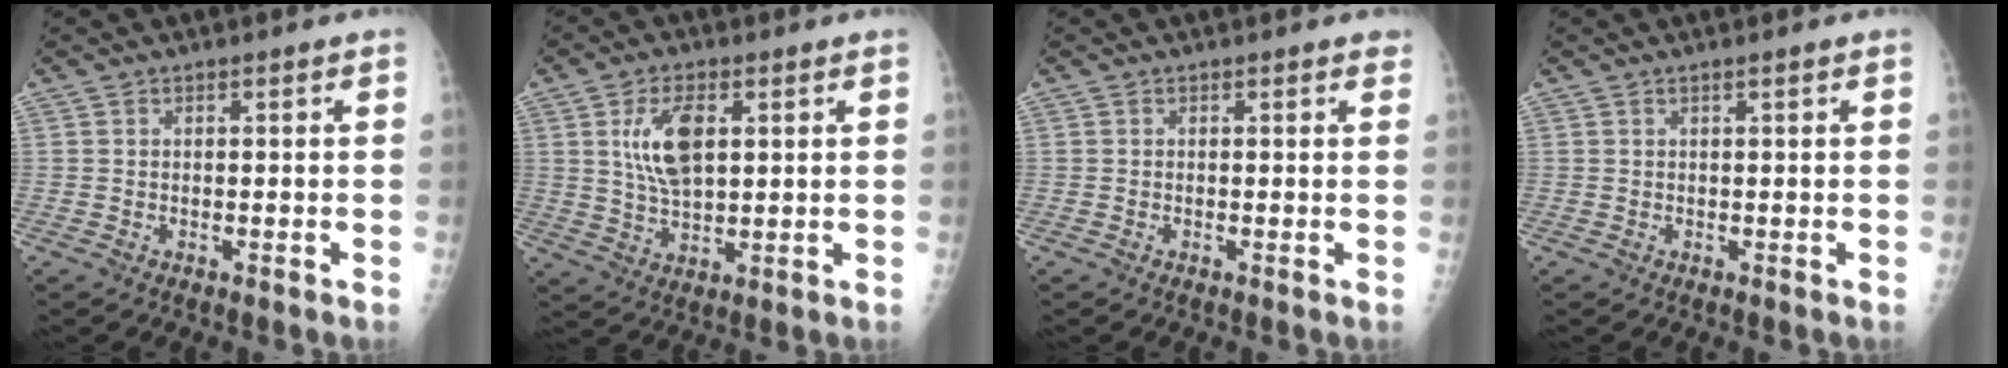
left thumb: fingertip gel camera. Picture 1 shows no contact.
{"total": 9.3, "force": [2.6, 4.6, 7.6], "torque": [-0.136, -0.009, 0.053]}
{"total": 0.9, "force": [0.7, 0.4, 0.4], "torque": [-0.001, 0.000, 0.004]}
{"total": 0.9, "force": [0.6, 0.0, 0.7], "torque": [-0.012, 0.001, 0.010]}